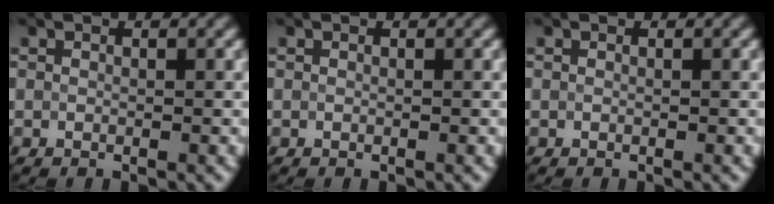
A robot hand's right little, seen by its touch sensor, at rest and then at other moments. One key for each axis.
{"total": 0.0}
{"total": 0.0}